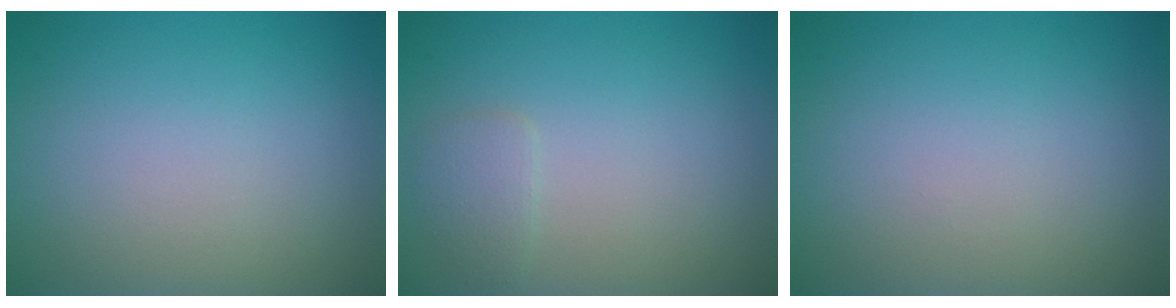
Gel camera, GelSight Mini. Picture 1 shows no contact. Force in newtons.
{"total": 1.3, "press": 1.3, "slide": 0.1}
{"total": 0.0}